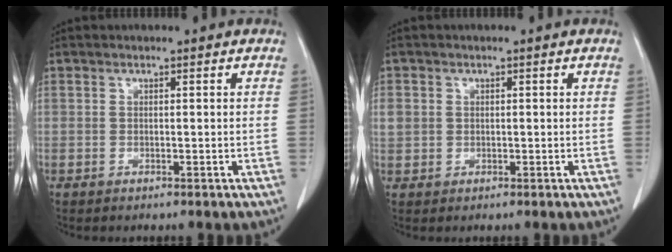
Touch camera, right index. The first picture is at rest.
{"total": 2.9, "force": [0.5, 2.6, 1.0], "torque": [-0.028, 0.013, 0.018]}